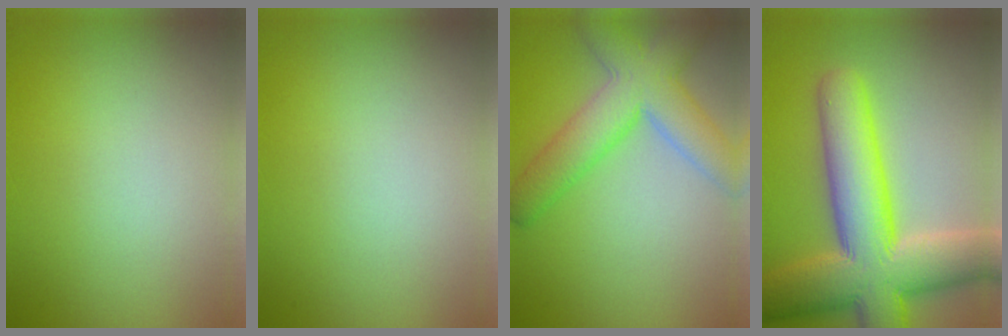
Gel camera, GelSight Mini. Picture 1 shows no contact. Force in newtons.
{"total": 0.0}
{"total": 7.3, "press": 7.3, "slide": 0.4}
{"total": 12.9, "press": 12.9, "slide": 0.6}